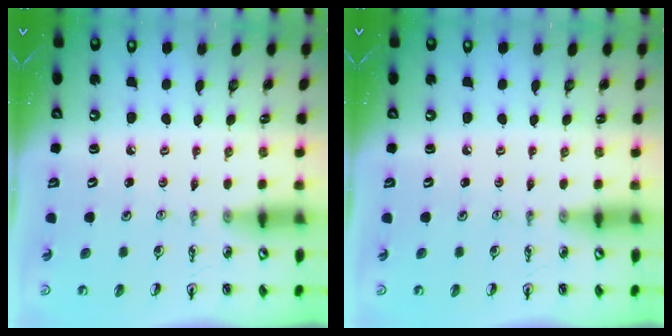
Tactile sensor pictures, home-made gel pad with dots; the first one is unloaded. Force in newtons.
{"total": 0.0}